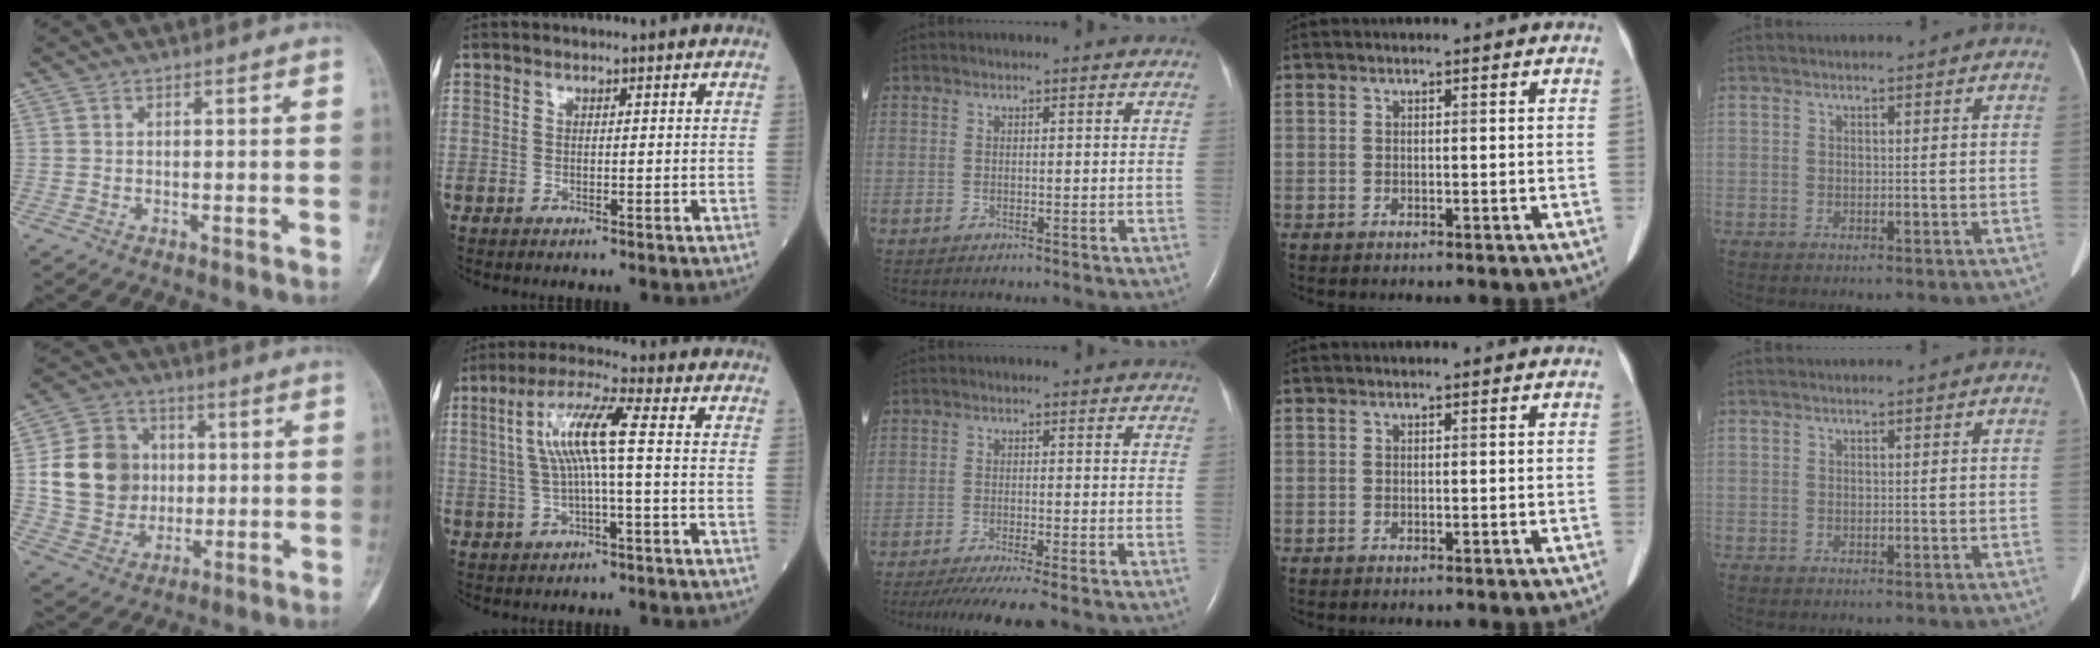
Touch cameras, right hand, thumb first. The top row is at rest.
{"thumb": {"total": 15.0, "force": [1.5, 13.0, 7.3], "torque": [-0.100, 0.009, 0.035]}, "index": {"total": 8.2, "force": [0.7, 0.2, 8.2], "torque": [-0.162, 0.020, 0.011]}, "middle": {"total": 8.5, "force": [-7.0, -0.4, 4.7], "torque": [-0.061, -0.024, -0.109]}}